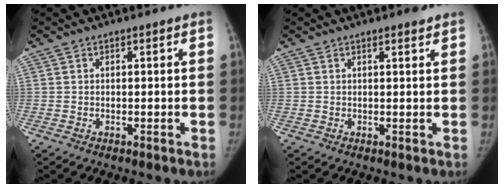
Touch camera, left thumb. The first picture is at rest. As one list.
[{"total": 1.4, "force": [1.0, 0.3, 0.9], "torque": [-0.012, -0.004, 0.013]}]